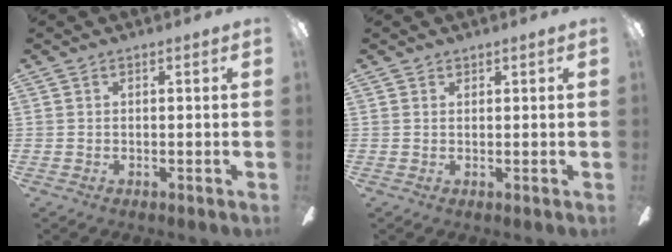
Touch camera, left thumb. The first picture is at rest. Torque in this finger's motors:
{"motor_torque": [-0.08, -0.16, -0.25, 0.21, -0.01]}